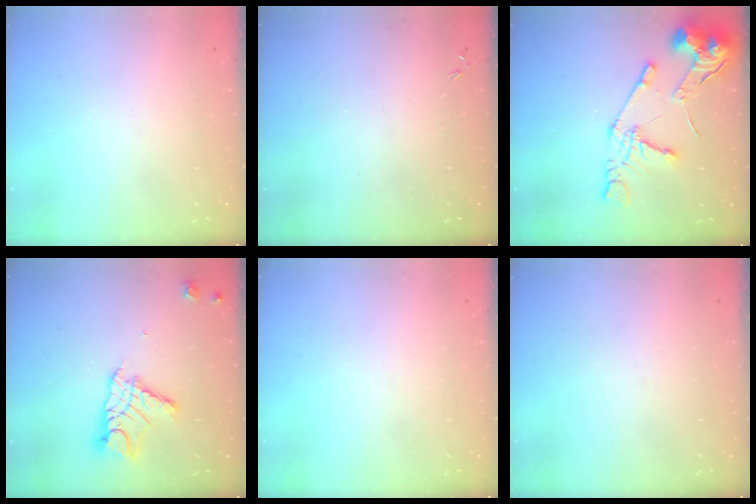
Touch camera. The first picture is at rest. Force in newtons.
{"total": 0.0}
{"total": 17.4, "press": 17.3, "slide": 1.8}
{"total": 11.6, "press": 11.5, "slide": 0.9}
{"total": 0.0}
{"total": 0.0}